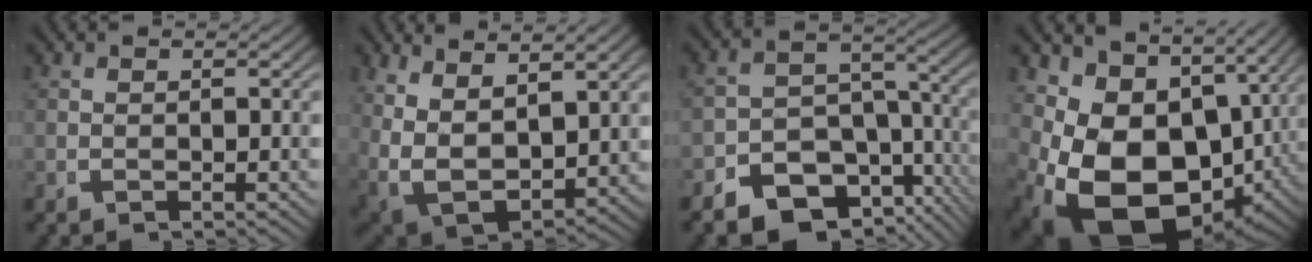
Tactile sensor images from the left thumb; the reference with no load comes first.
{"total": 10.9, "force": [-0.9, 8.3, 7.1], "torque": [-0.193, -0.064, 0.010]}
{"total": 10.3, "force": [-5.4, 6.9, 5.4], "torque": [-0.085, -0.035, -0.082]}
{"total": 16.5, "force": [-1.7, 11.3, 11.9], "torque": [-0.245, -0.071, 0.006]}